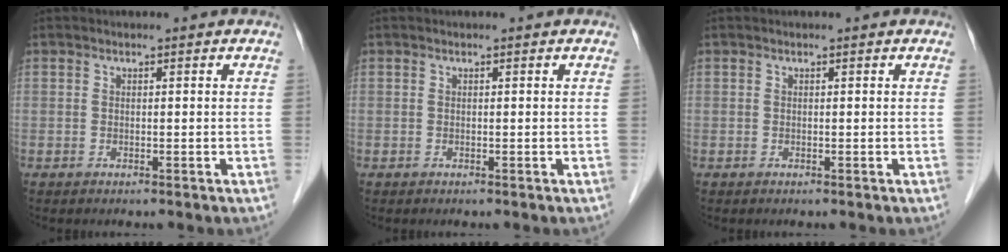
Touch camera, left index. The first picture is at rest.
{"total": 0.0}
{"total": 0.0}